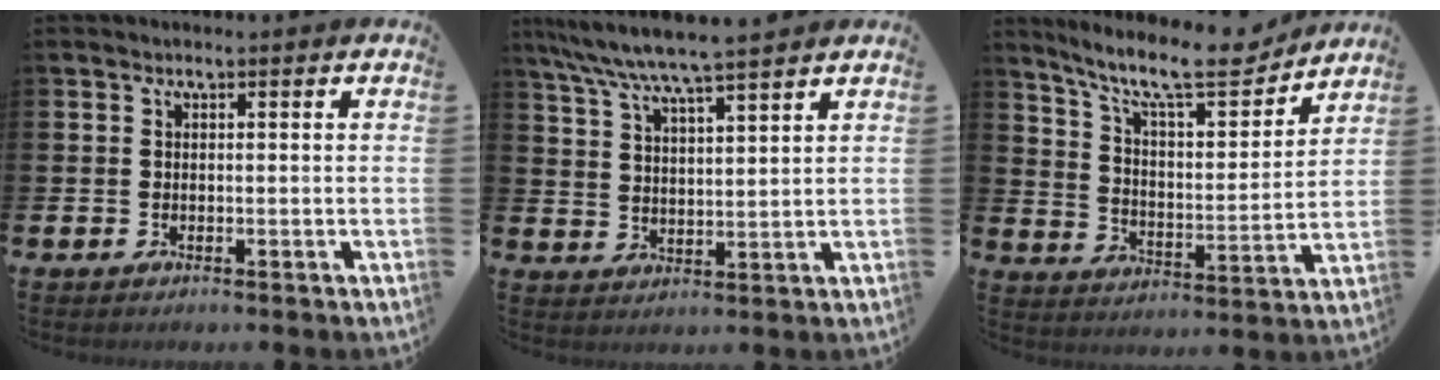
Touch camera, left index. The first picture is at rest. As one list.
[{"total": 7.1, "force": [6.6, 0.0, 2.5], "torque": [-0.075, -0.031, 0.117]}, {"total": 11.9, "force": [10.1, 2.7, 5.6], "torque": [-0.127, -0.064, 0.170]}]